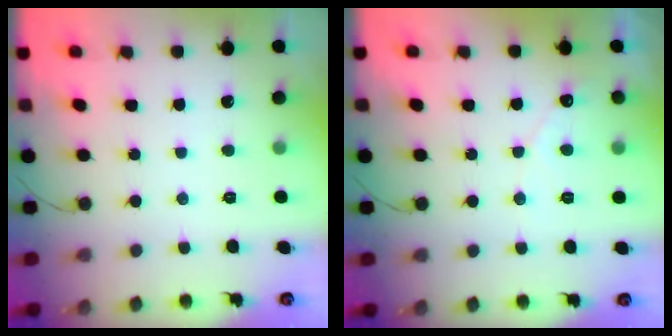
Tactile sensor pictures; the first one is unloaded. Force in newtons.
{"total": 3.2, "press": 3.2, "slide": 0.1}